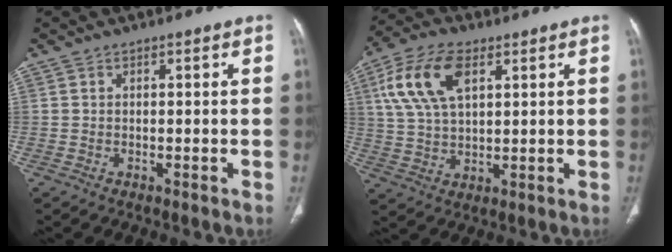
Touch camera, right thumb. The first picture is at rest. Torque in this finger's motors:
{"motor_torque": [0.05, 0.55, 1.30, 0.21, 0.36]}